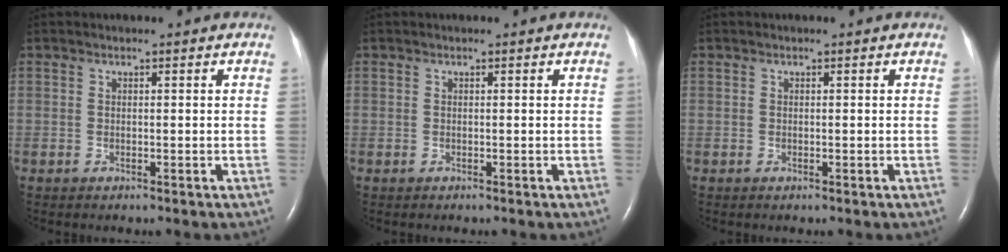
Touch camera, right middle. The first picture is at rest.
{"total": 0.0}
{"total": 0.0}